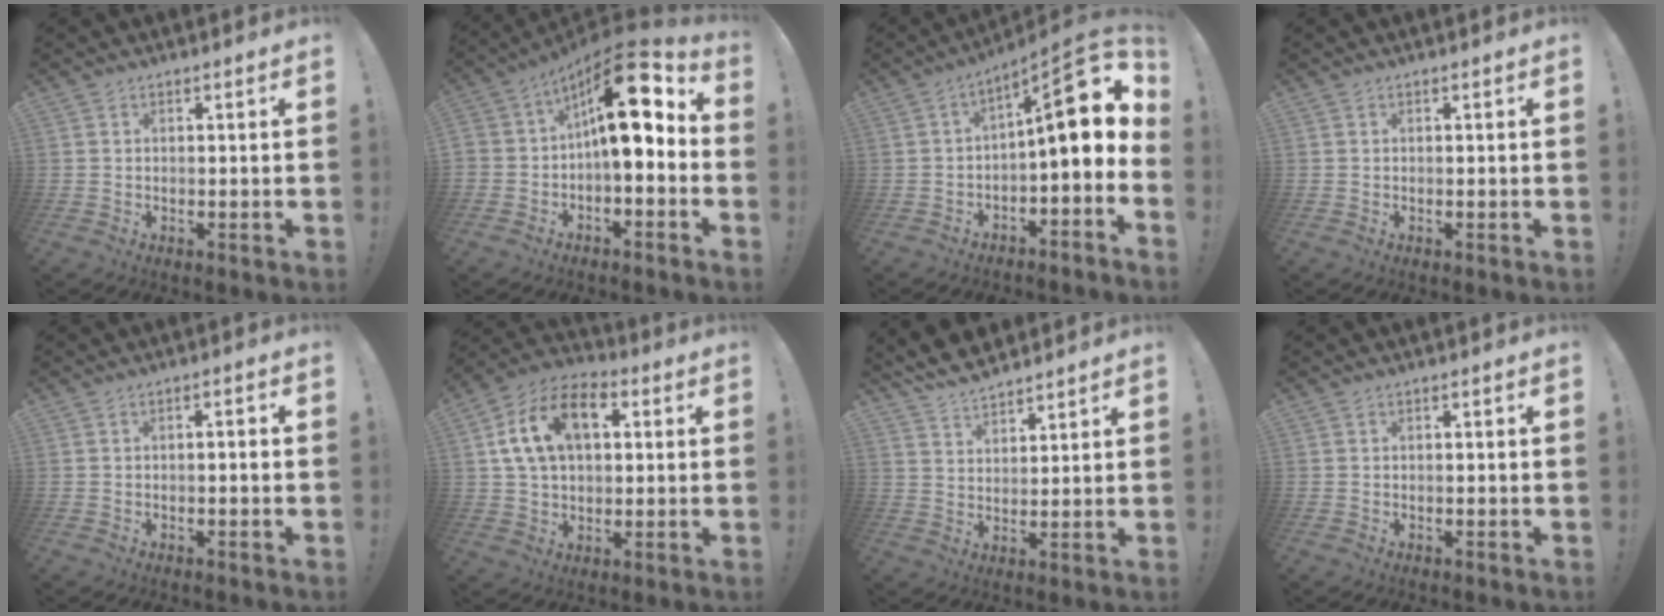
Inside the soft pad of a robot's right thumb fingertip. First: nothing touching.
{"total": 15.9, "force": [3.8, 7.7, 13.4], "torque": [-0.189, -0.013, 0.066]}
{"total": 14.7, "force": [3.1, 4.3, 13.7], "torque": [-0.185, -0.022, 0.047]}
{"total": 0.0}
{"total": 1.4, "force": [-0.8, 0.1, 1.1], "torque": [-0.018, 0.003, -0.015]}
{"total": 16.4, "force": [5.4, 10.7, 11.1], "torque": [-0.195, -0.006, 0.097]}
{"total": 7.2, "force": [6.6, 2.4, 1.6], "torque": [-0.039, -0.042, 0.127]}
{"total": 0.0}